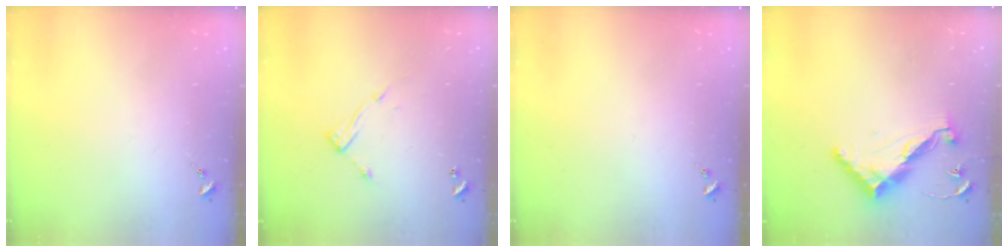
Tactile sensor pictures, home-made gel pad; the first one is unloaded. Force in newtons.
{"total": 8.6, "press": 8.6, "slide": 0.4}
{"total": 0.0}
{"total": 11.6, "press": 11.6, "slide": 0.4}